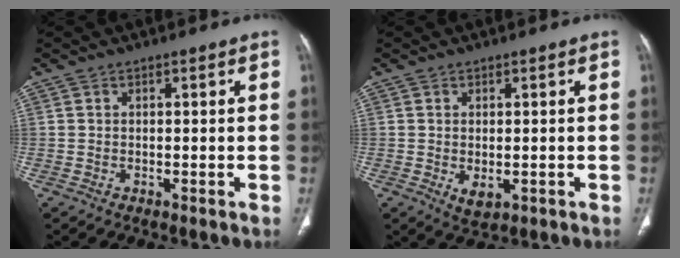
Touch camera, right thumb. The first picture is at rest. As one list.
[{"total": 3.1, "force": [-0.8, 1.6, 2.5], "torque": [-0.039, -0.006, -0.001]}]